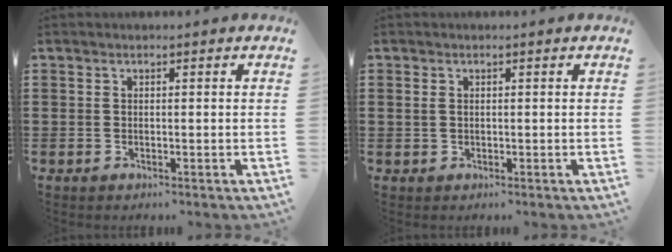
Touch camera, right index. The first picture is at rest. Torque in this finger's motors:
{"motor_torque": [-0.54, 0.82, -0.02, -0.01]}